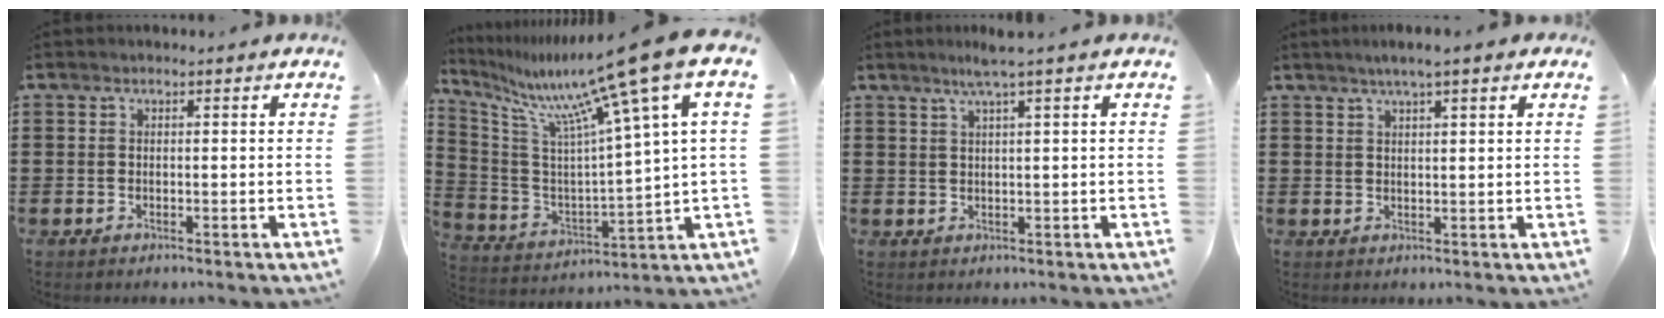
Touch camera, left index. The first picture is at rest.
{"total": 15.1, "force": [10.8, -0.1, 10.6], "torque": [-0.214, -0.076, 0.165]}
{"total": 2.8, "force": [1.8, -0.6, 2.1], "torque": [-0.043, 0.000, 0.031]}
{"total": 3.1, "force": [2.1, 0.1, 2.2], "torque": [-0.045, 0.004, 0.037]}